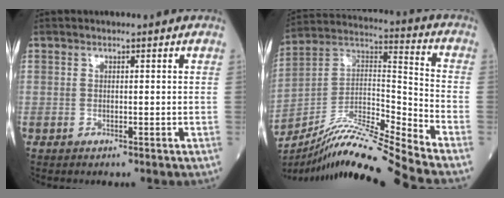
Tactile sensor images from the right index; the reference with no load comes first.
{"total": 17.8, "force": [-15.9, -2.1, 7.9], "torque": [-0.151, 0.019, -0.287]}